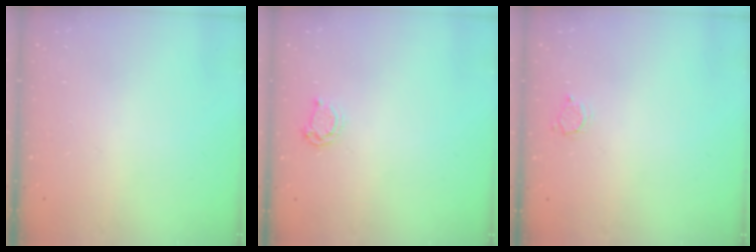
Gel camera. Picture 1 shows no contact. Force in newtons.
{"total": 4.6, "press": 4.6, "slide": 0.6}
{"total": 2.8, "press": 2.8, "slide": 0.3}